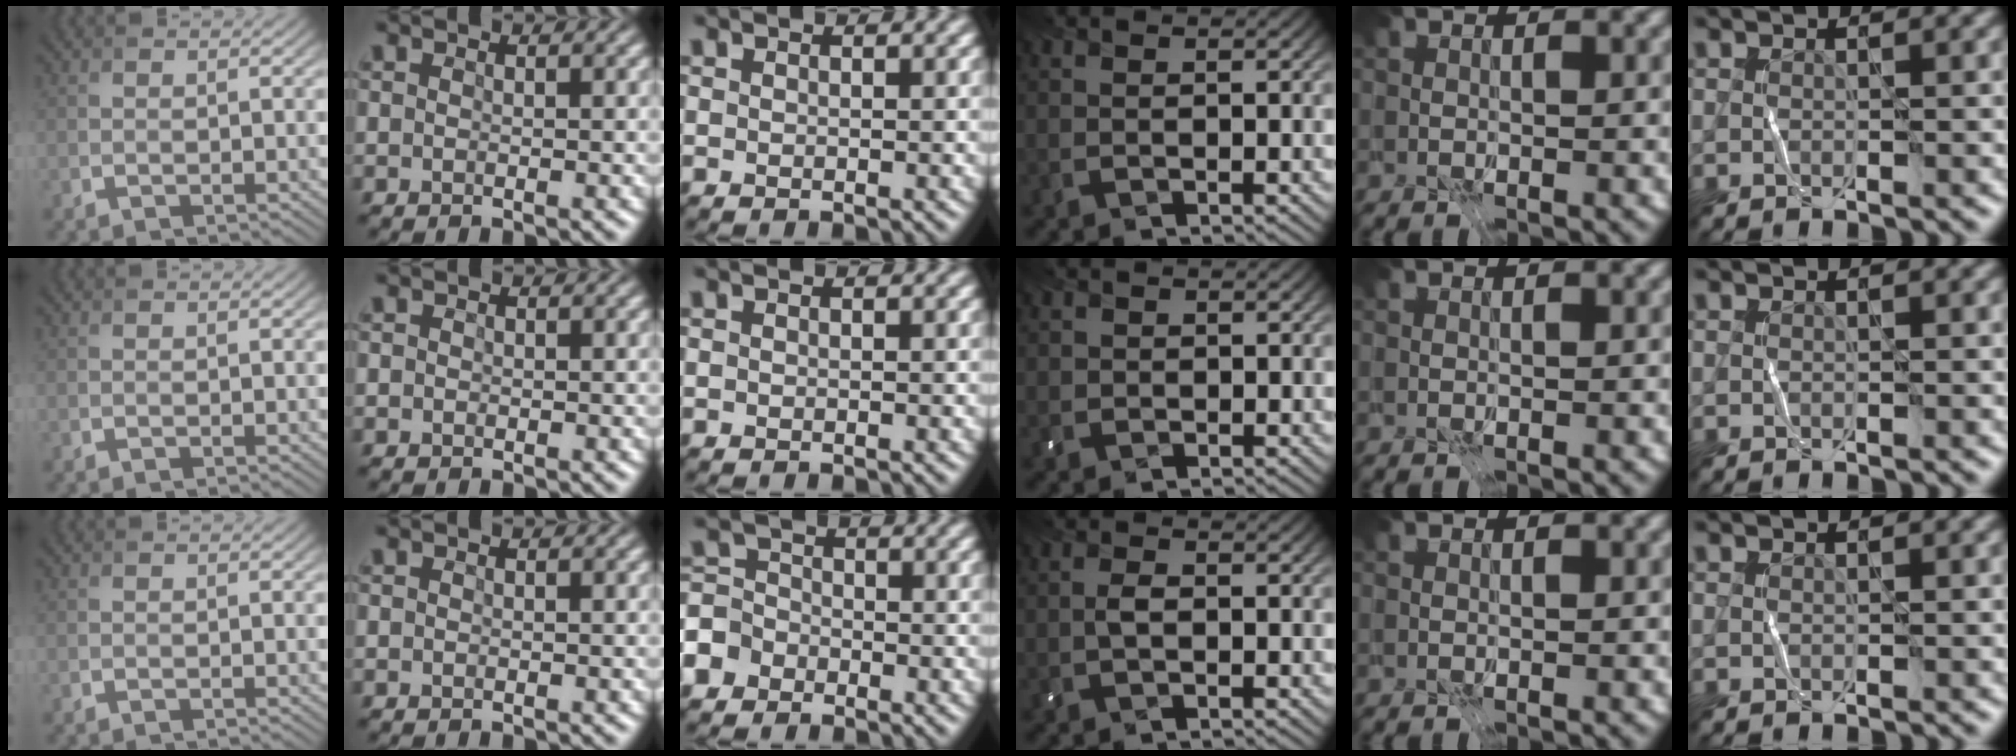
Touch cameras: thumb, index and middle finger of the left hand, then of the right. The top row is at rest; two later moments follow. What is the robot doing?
{"motion": "fold", "object": "receipt paper"}